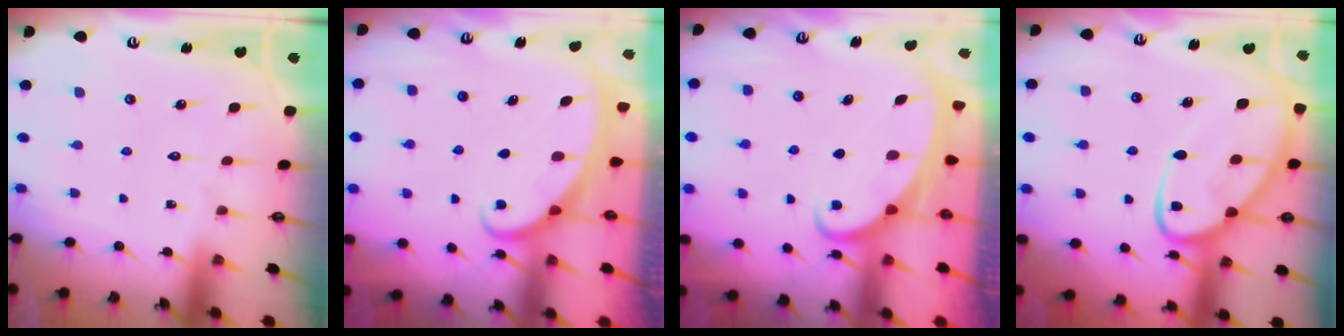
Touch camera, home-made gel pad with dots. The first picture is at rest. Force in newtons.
{"total": 2.2, "press": 2.1, "slide": 0.3}
{"total": 2.0, "press": 2.0, "slide": 0.3}
{"total": 12.8, "press": 12.7, "slide": 1.1}